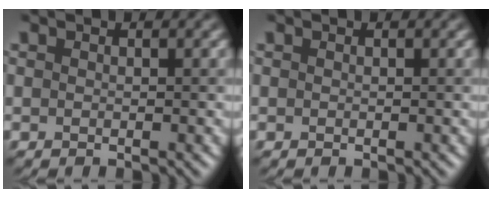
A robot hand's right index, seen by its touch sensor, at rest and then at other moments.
{"total": 0.0}